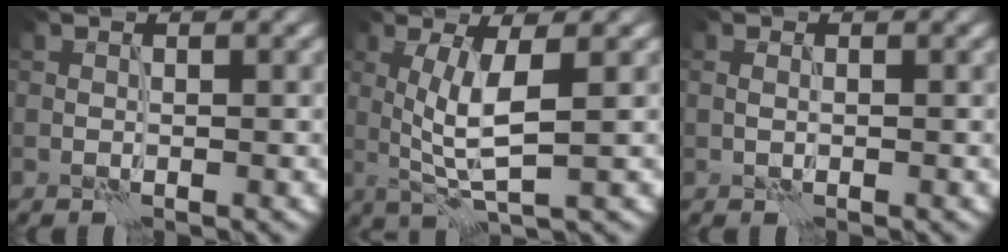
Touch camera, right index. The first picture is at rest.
{"total": 4.6, "force": [0.6, 0.8, 4.5], "torque": [-0.095, -0.002, 0.016]}
{"total": 0.8, "force": [0.2, 0.5, 0.6], "torque": [-0.014, 0.001, 0.004]}